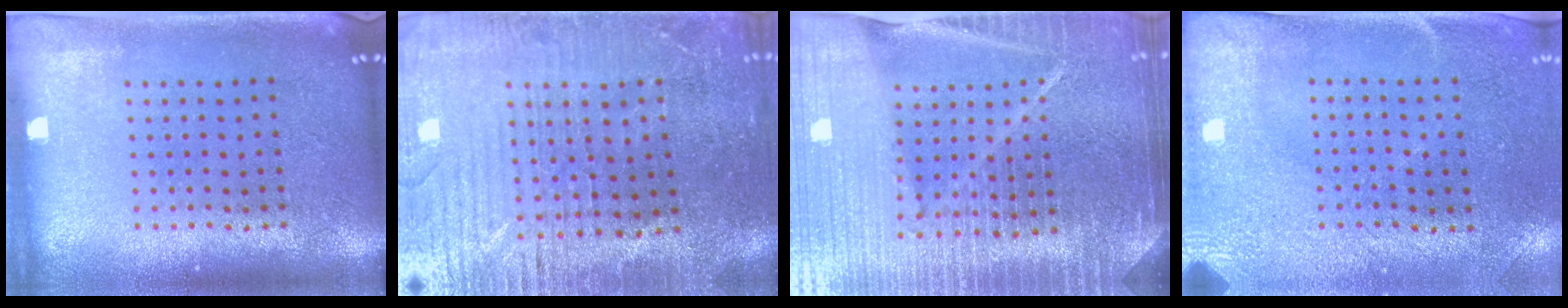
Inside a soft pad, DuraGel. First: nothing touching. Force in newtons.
{"total": 3.2, "press": 3.2, "slide": 0.5}
{"total": 6.3, "press": 5.5, "slide": 3.1}
{"total": 2.9, "press": 2.4, "slide": 1.6}